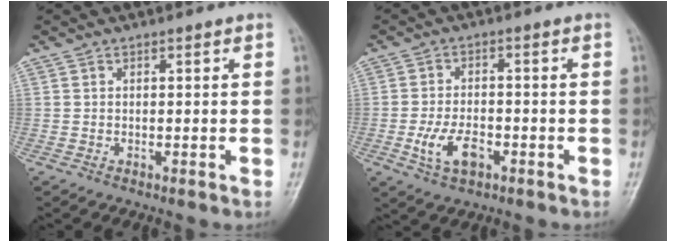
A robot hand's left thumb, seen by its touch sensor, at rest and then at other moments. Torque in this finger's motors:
{"motor_torque": [0.55, 0.84, 0.38, -0.04, 0.05]}